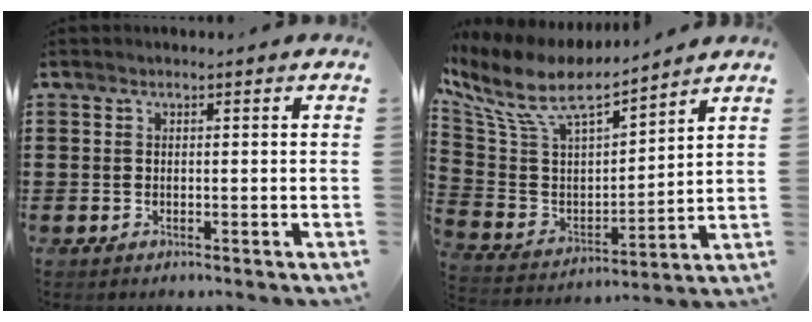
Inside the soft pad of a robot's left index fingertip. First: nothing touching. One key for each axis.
{"total": 9.5, "fx": 7.3, "fy": 3.1, "fz": 5.3, "tx": -0.132, "ty": -0.043, "tz": 0.127}